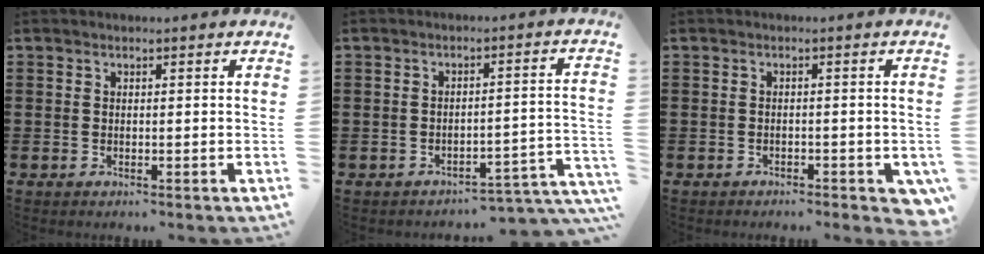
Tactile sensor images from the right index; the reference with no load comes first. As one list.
[{"total": 3.4, "force": [-3.2, 0.5, 0.8], "torque": [-0.016, 0.002, -0.070]}, {"total": 1.1, "force": [-1.0, 0.4, 0.2], "torque": [-0.009, -0.003, -0.020]}]